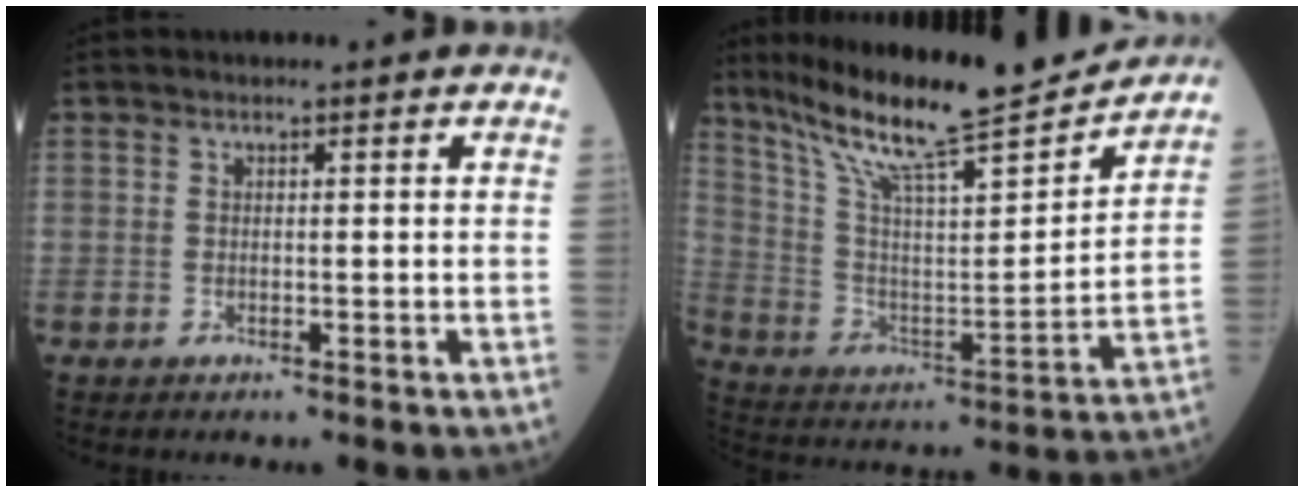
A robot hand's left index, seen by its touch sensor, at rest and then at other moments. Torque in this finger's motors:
{"motor_torque": [1.04, -1.10, 0.36, 0.14]}